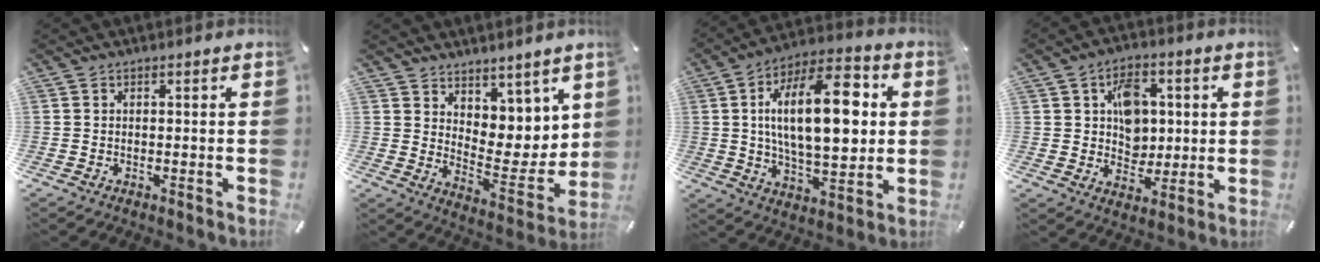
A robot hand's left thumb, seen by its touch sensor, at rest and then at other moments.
{"total": 7.7, "force": [5.3, 5.5, 0.2], "torque": [0.011, -0.081, 0.105]}
{"total": 22.5, "force": [4.0, 10.7, 19.3], "torque": [-0.329, -0.003, 0.058]}
{"total": 9.0, "force": [1.7, 7.5, 4.6], "torque": [-0.056, 0.004, 0.029]}